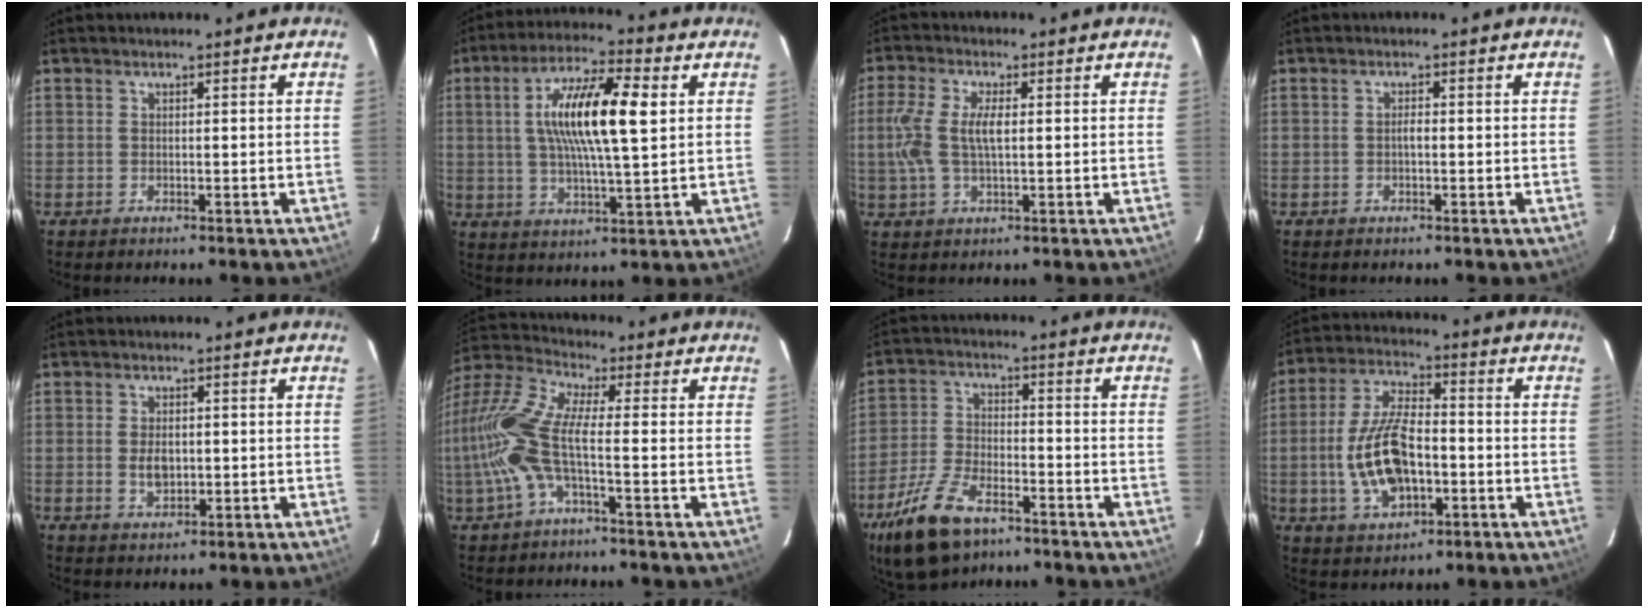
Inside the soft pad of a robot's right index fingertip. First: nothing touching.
{"total": 14.4, "force": [3.1, 3.1, 13.8], "torque": [-0.249, 0.016, 0.049]}
{"total": 7.7, "force": [0.5, 3.0, 7.1], "torque": [-0.154, 0.007, 0.011]}
{"total": 1.1, "force": [-0.3, 0.4, 0.9], "torque": [-0.017, 0.006, -0.006]}
{"total": 3.9, "force": [-0.4, 2.4, 3.1], "torque": [-0.057, -0.002, -0.003]}
{"total": 13.1, "force": [-2.7, 3.3, 12.4], "torque": [-0.265, 0.002, -0.059]}
{"total": 13.6, "force": [-8.9, 6.2, 8.2], "torque": [-0.192, -0.017, -0.168]}
{"total": 14.1, "force": [-3.0, 6.9, 12.0], "torque": [-0.249, 0.005, -0.049]}